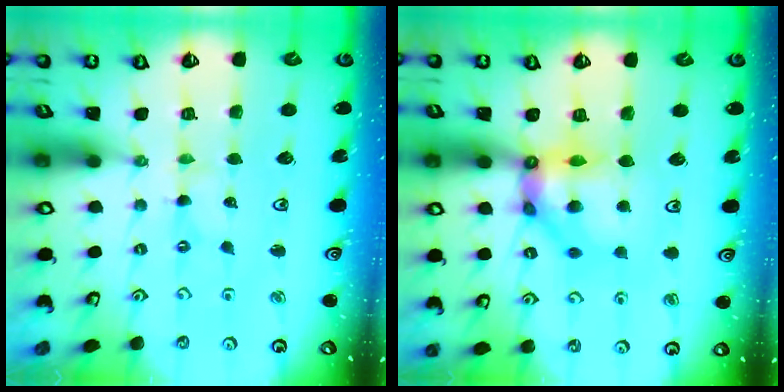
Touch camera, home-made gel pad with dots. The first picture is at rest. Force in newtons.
{"total": 10.6, "press": 10.5, "slide": 1.0}